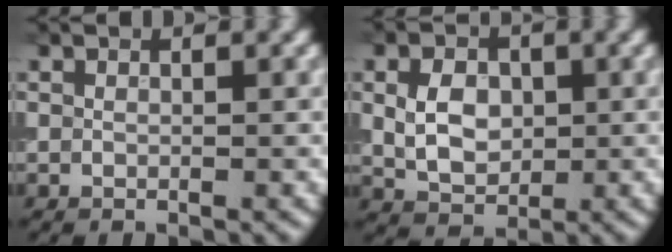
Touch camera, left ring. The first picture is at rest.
{"total": 3.9, "force": [0.3, 2.9, 2.7], "torque": [-0.056, 0.000, 0.003]}